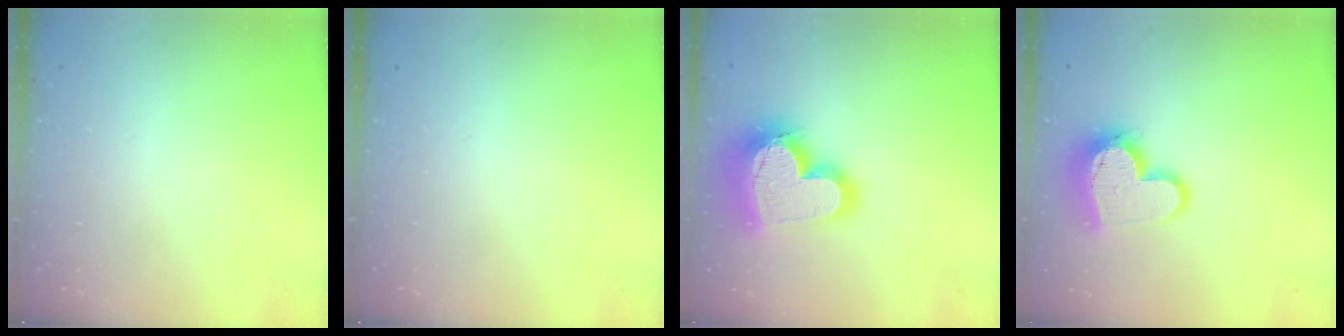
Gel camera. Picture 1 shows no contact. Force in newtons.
{"total": 0.0}
{"total": 24.7, "press": 24.6, "slide": 2.1}
{"total": 13.7, "press": 13.6, "slide": 1.3}